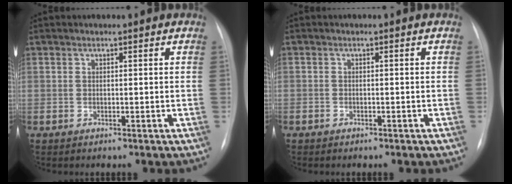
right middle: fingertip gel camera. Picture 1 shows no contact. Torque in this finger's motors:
{"motor_torque": [1.01, -1.12, -0.65, -0.21]}